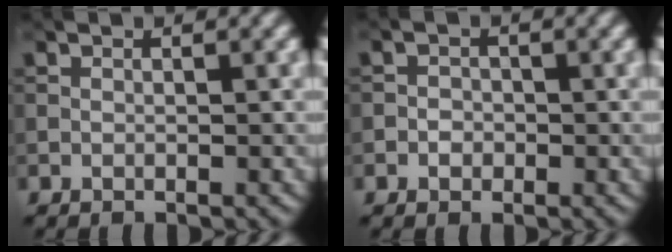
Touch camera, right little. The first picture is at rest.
{"total": 1.2, "force": [-0.4, 1.1, 0.3], "torque": [0.005, 0.001, -0.012]}